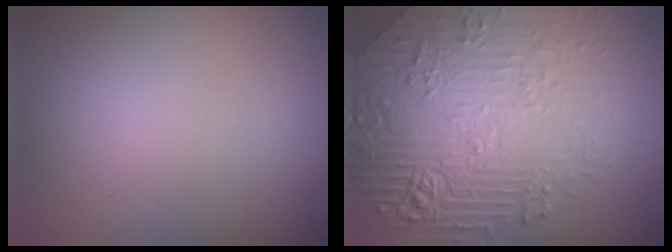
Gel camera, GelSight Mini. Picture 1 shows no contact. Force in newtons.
{"total": 8.5, "press": 6.1, "slide": 5.9}